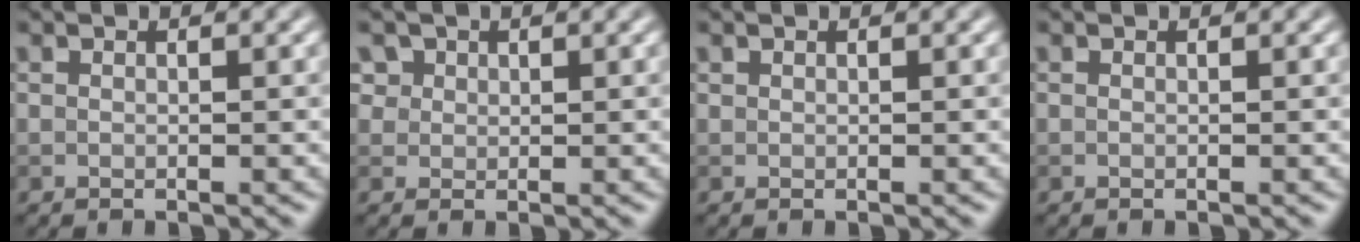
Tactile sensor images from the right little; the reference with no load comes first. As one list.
[{"total": 3.4, "force": [1.9, 2.5, 1.3], "torque": [-0.041, 0.002, 0.040]}, {"total": 0.0}, {"total": 0.0}]